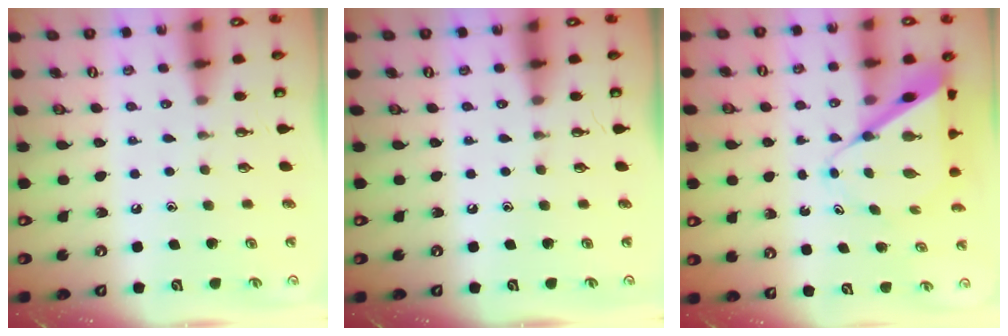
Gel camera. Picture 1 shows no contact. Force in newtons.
{"total": 0.0}
{"total": 9.7, "press": 9.7, "slide": 0.9}